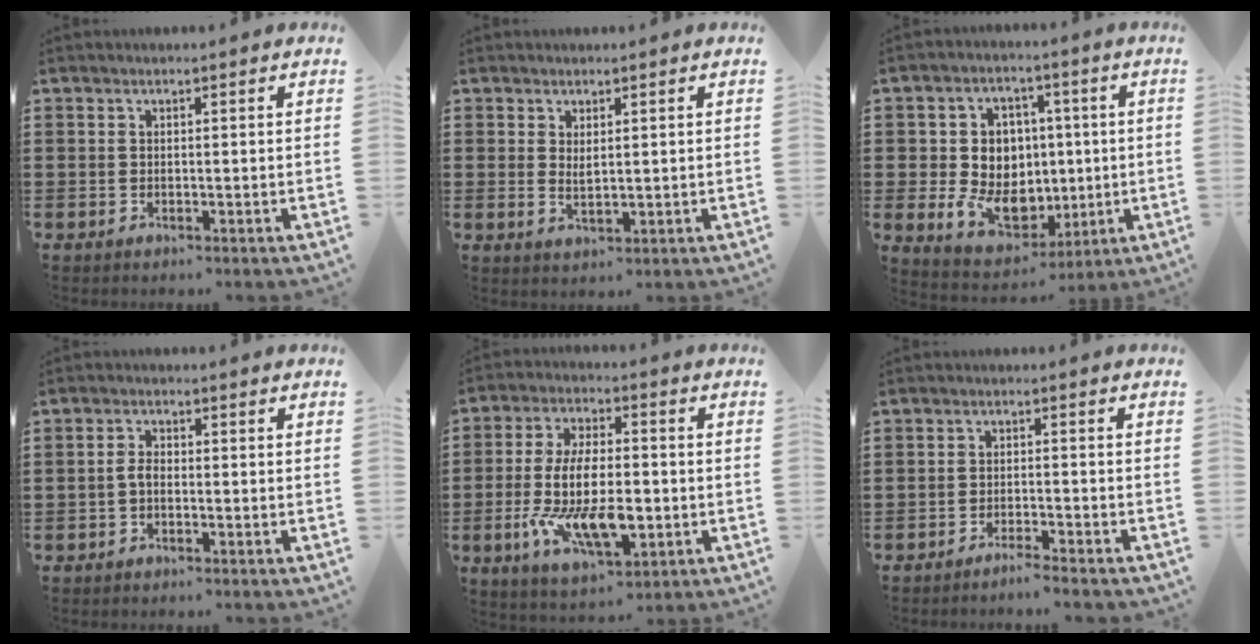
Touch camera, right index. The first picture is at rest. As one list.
[{"total": 1.7, "force": [0.9, 0.3, 1.3], "torque": [-0.028, -0.001, 0.017]}, {"total": 9.3, "force": [-0.5, 8.0, 4.8], "torque": [-0.116, 0.008, -0.003]}, {"total": 1.6, "force": [-0.5, 0.4, 1.5], "torque": [-0.040, -0.004, -0.013]}, {"total": 12.9, "force": [-2.8, 5.4, 11.4], "torque": [-0.249, -0.012, -0.051]}, {"total": 2.4, "force": [-2.1, -1.0, 0.5], "torque": [-0.004, 0.001, -0.041]}]